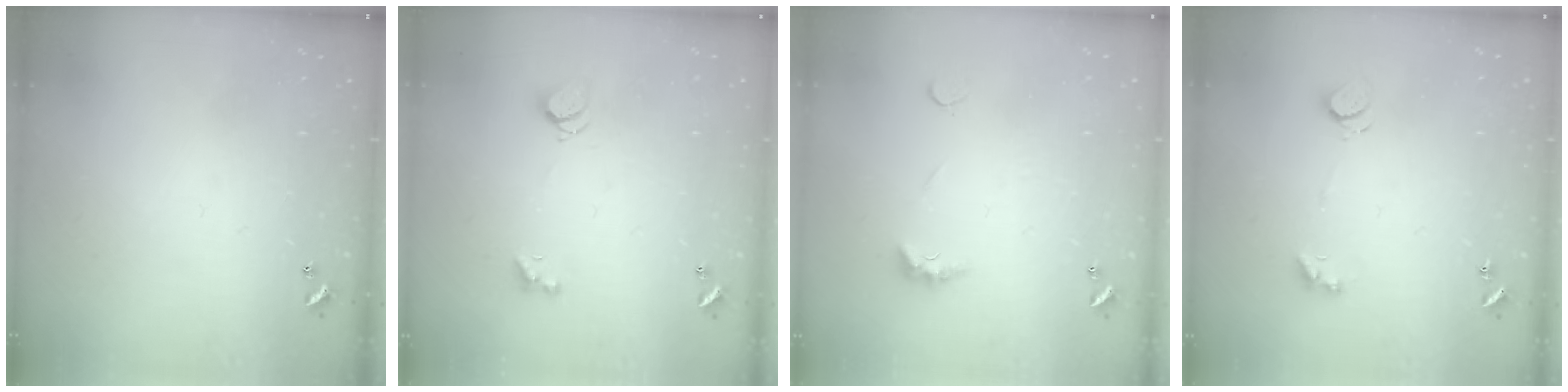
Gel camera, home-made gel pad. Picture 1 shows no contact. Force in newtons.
{"total": 2.5, "press": 2.5, "slide": 0.6}
{"total": 2.5, "press": 2.4, "slide": 0.7}
{"total": 2.4, "press": 2.3, "slide": 0.6}